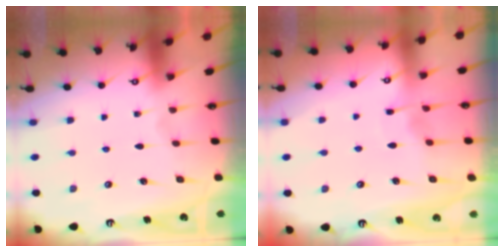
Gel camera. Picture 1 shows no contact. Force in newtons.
{"total": 3.6, "press": 3.6, "slide": 0.5}